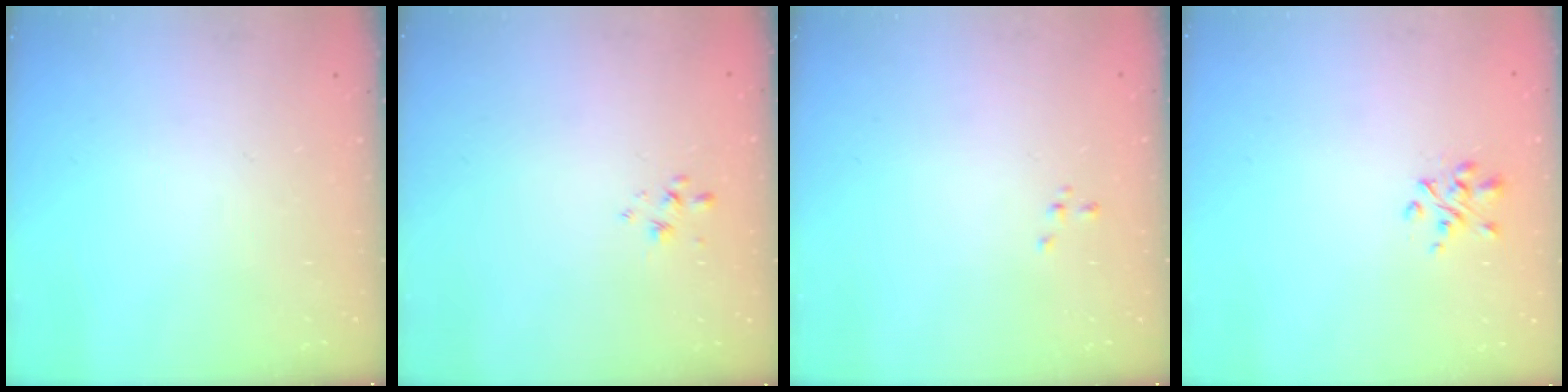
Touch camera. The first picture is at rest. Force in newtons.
{"total": 1.7, "press": 1.6, "slide": 0.5}
{"total": 0.5, "press": 0.5, "slide": 0.0}
{"total": 2.7, "press": 2.5, "slide": 1.0}